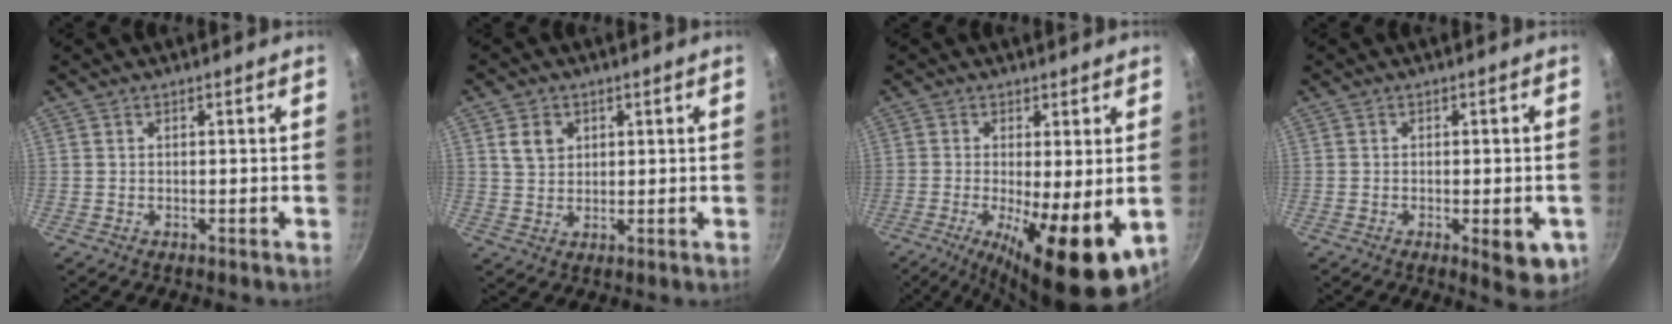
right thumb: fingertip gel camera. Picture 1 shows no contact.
{"total": 4.6, "force": [1.8, 3.6, 2.1], "torque": [-0.019, -0.008, 0.035]}
{"total": 16.3, "force": [-4.5, 5.1, 14.7], "torque": [-0.194, -0.026, -0.050]}
{"total": 7.0, "force": [-2.4, 2.6, 6.0], "torque": [-0.061, 0.000, -0.024]}